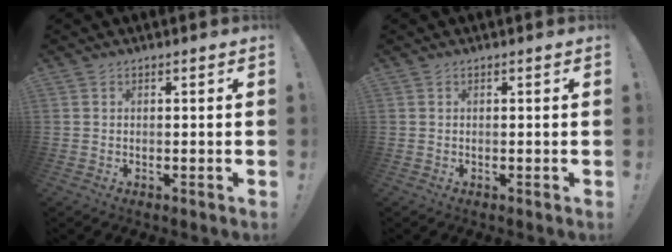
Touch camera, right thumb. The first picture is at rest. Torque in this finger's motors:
{"motor_torque": [0.00, 0.00, 0.00, 0.00, 0.00]}